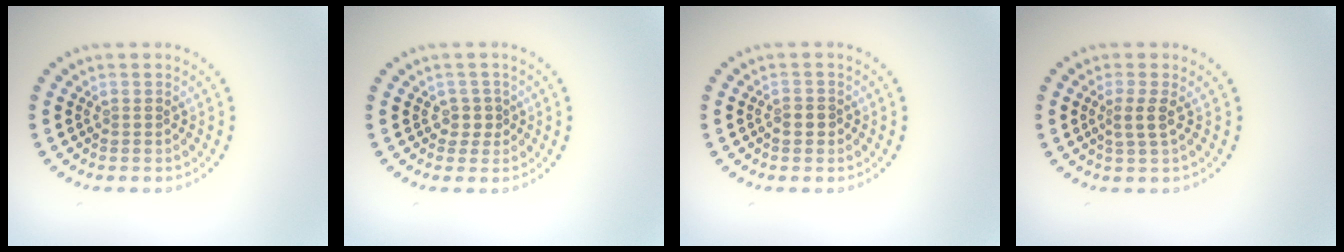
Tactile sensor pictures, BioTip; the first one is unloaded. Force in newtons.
{"total": 1.4, "press": 1.0, "slide": 0.9}
{"total": 1.3, "press": 1.3, "slide": 0.3}
{"total": 1.7, "press": 1.3, "slide": 1.1}